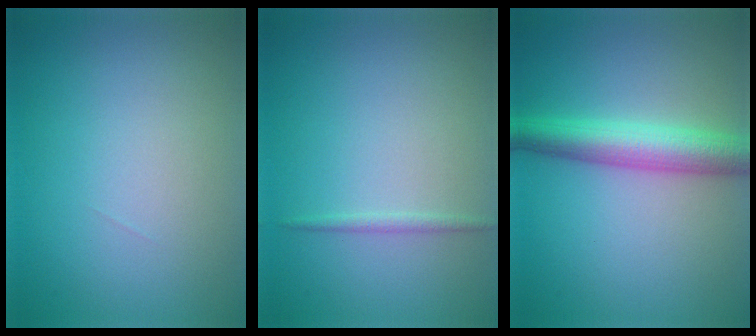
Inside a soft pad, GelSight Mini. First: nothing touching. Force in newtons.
{"total": 0.7, "press": 0.7, "slide": 0.0}
{"total": 5.0, "press": 5.0, "slide": 0.0}